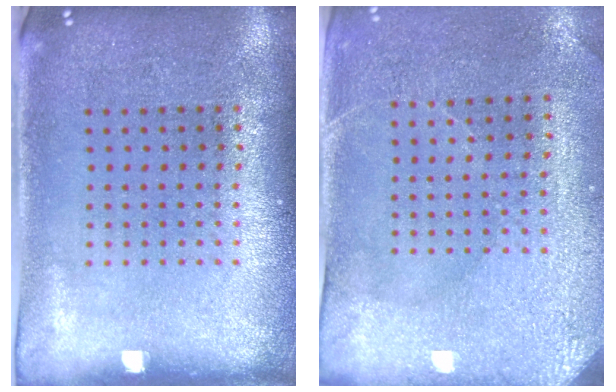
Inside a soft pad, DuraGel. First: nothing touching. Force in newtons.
{"total": 2.9, "press": 2.7, "slide": 1.0}